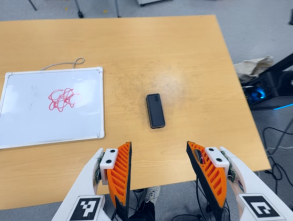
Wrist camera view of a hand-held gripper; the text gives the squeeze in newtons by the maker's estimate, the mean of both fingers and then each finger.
{"total": 0.0}